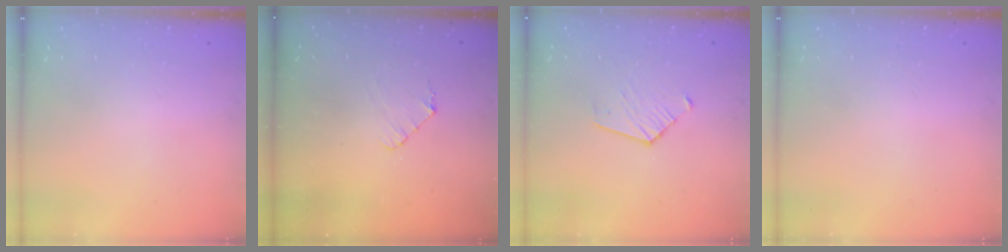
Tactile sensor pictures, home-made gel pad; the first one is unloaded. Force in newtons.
{"total": 5.2, "press": 5.2, "slide": 0.4}
{"total": 4.9, "press": 4.8, "slide": 0.5}
{"total": 0.0}